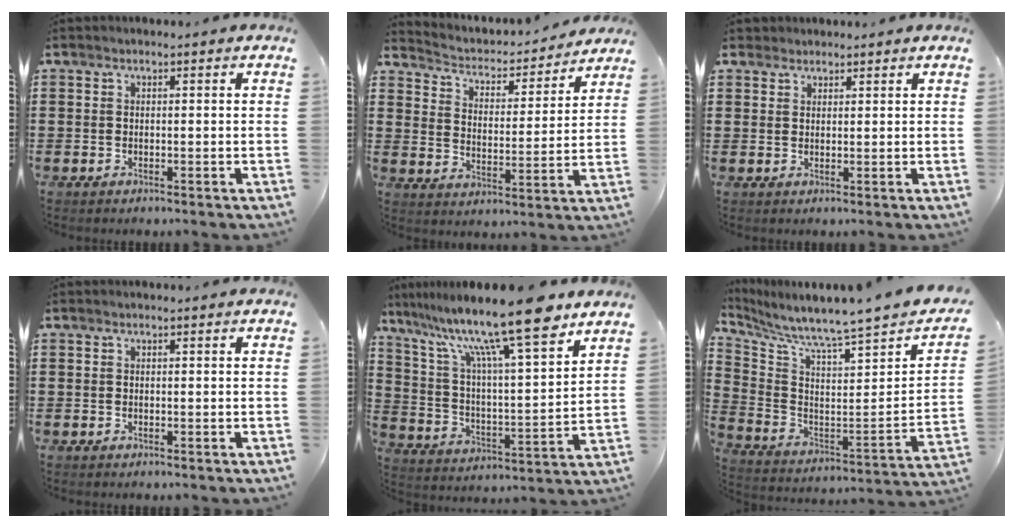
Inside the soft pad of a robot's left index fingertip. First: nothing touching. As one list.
[{"total": 2.9, "force": [2.7, 0.9, 0.4], "torque": [-0.028, -0.025, 0.036]}, {"total": 1.9, "force": [1.7, 0.7, 0.0], "torque": [-0.005, 0.004, 0.035]}, {"total": 0.0}, {"total": 16.5, "force": [12.7, 1.3, 10.4], "torque": [-0.219, -0.070, 0.210]}, {"total": 4.2, "force": [3.9, -1.2, 1.0], "torque": [-0.049, -0.065, 0.055]}]